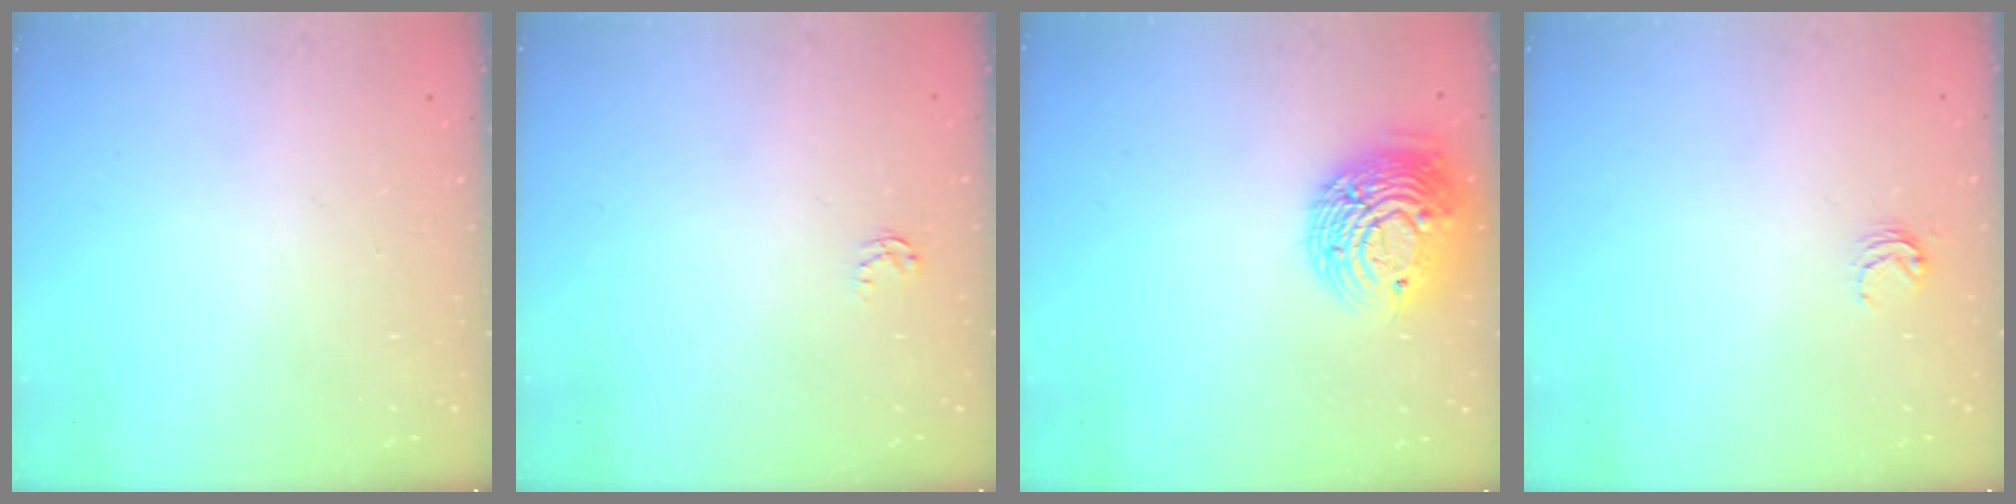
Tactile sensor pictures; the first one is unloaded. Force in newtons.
{"total": 2.6, "press": 2.6, "slide": 0.4}
{"total": 13.9, "press": 13.8, "slide": 1.0}
{"total": 4.3, "press": 4.3, "slide": 0.3}